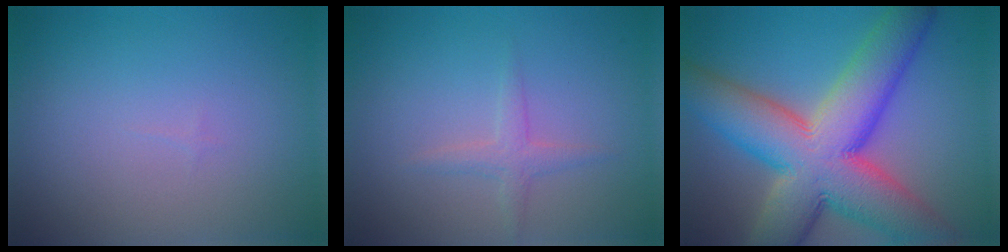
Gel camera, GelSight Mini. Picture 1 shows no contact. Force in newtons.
{"total": 1.6, "press": 1.6, "slide": 0.1}
{"total": 14.3, "press": 14.2, "slide": 0.6}